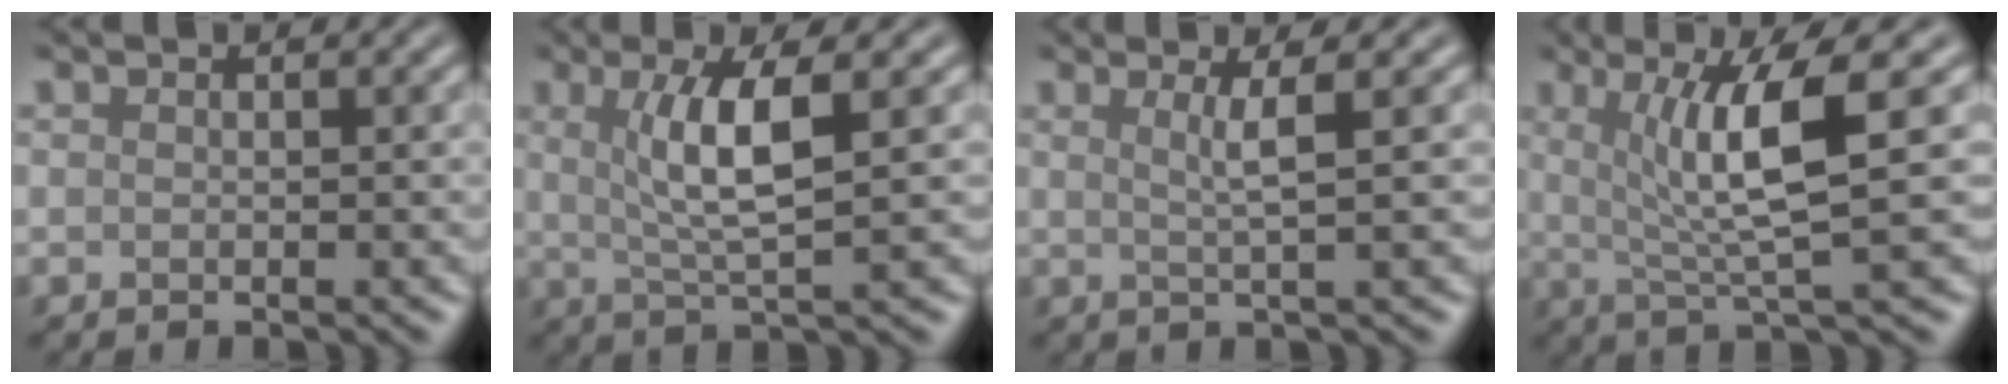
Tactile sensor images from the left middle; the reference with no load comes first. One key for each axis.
{"total": 5.1, "fx": 1.1, "fy": 1.1, "fz": 4.9, "tx": -0.091, "ty": 0.002, "tz": 0.024}
{"total": 2.5, "fx": 0.7, "fy": 0.4, "fz": 2.3, "tx": -0.042, "ty": 0.002, "tz": 0.007}
{"total": 6.5, "fx": 1.4, "fy": 1.1, "fz": 6.2, "tx": -0.108, "ty": 0.000, "tz": 0.026}